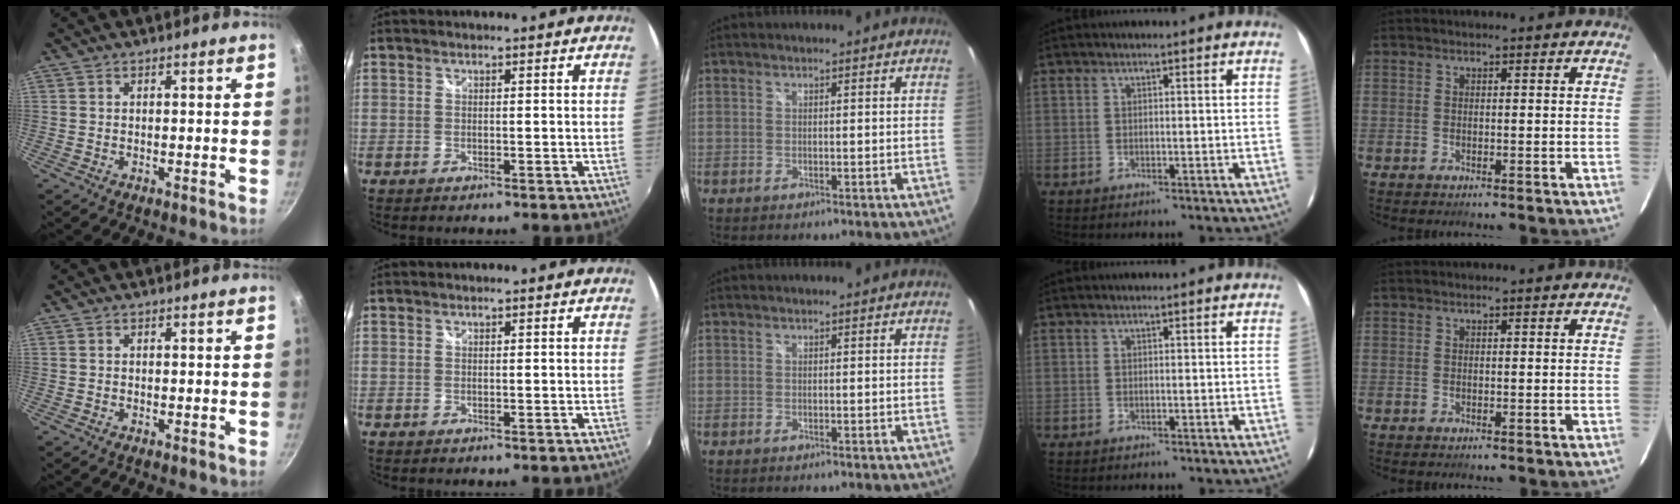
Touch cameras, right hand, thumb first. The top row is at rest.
{}